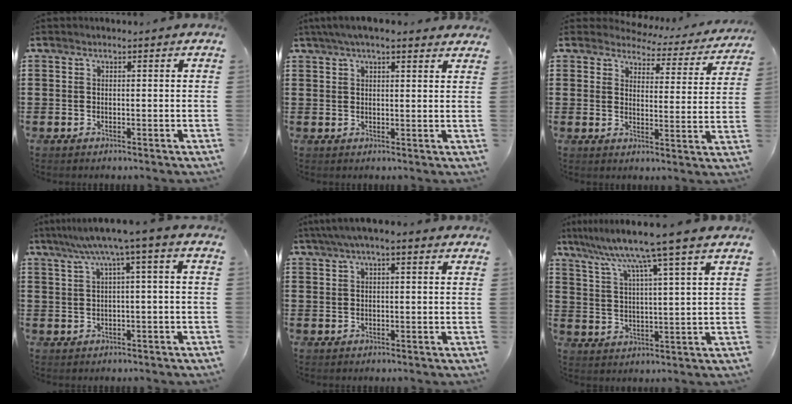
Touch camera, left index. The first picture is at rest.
{"total": 4.2, "force": [3.3, 0.7, 2.6], "torque": [-0.057, 0.005, 0.059]}
{"total": 3.6, "force": [3.5, 0.7, 0.7], "torque": [-0.034, -0.024, 0.057]}
{"total": 5.3, "force": [1.4, -0.3, 5.1], "torque": [-0.097, -0.007, 0.020]}
{"total": 2.6, "force": [1.0, 0.5, 2.4], "torque": [-0.045, 0.004, 0.017]}
{"total": 8.4, "force": [6.6, -1.2, 4.9], "torque": [-0.121, -0.034, 0.105]}